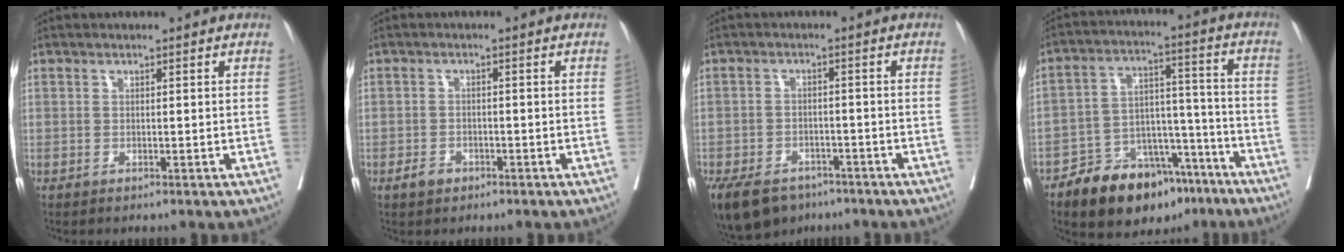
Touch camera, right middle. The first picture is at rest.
{"total": 2.2, "force": [-1.4, 1.4, 0.9], "torque": [-0.013, 0.004, -0.019]}
{"total": 11.0, "force": [-7.8, 6.4, 4.5], "torque": [-0.098, -0.009, -0.118]}
{"total": 14.9, "force": [-10.8, 7.2, 7.3], "torque": [-0.097, 0.037, -0.169]}